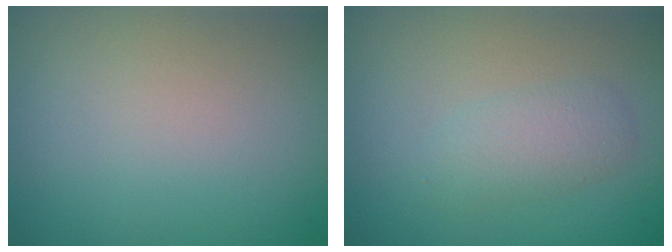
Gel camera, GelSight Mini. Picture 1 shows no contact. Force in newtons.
{"total": 2.1, "press": 2.1, "slide": 0.1}